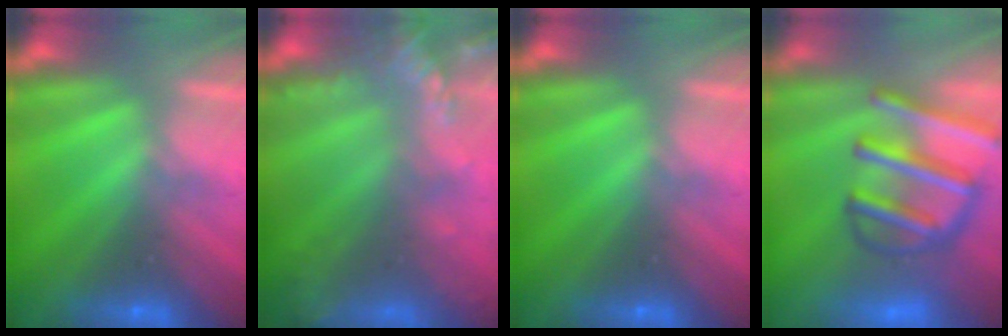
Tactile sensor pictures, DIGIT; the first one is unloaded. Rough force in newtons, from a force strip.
{"total": 6.9}
{"total": 0.0}
{"total": 6.5}